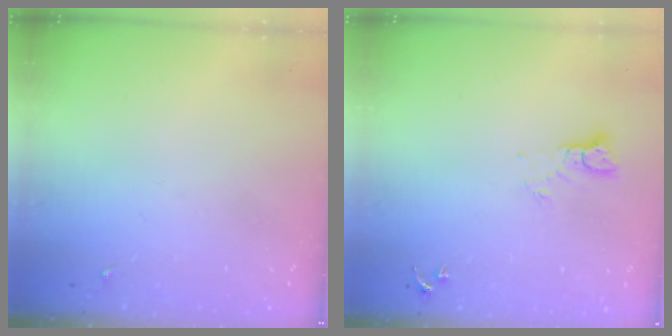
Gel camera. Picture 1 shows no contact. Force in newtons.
{"total": 3.7, "press": 3.7, "slide": 0.4}